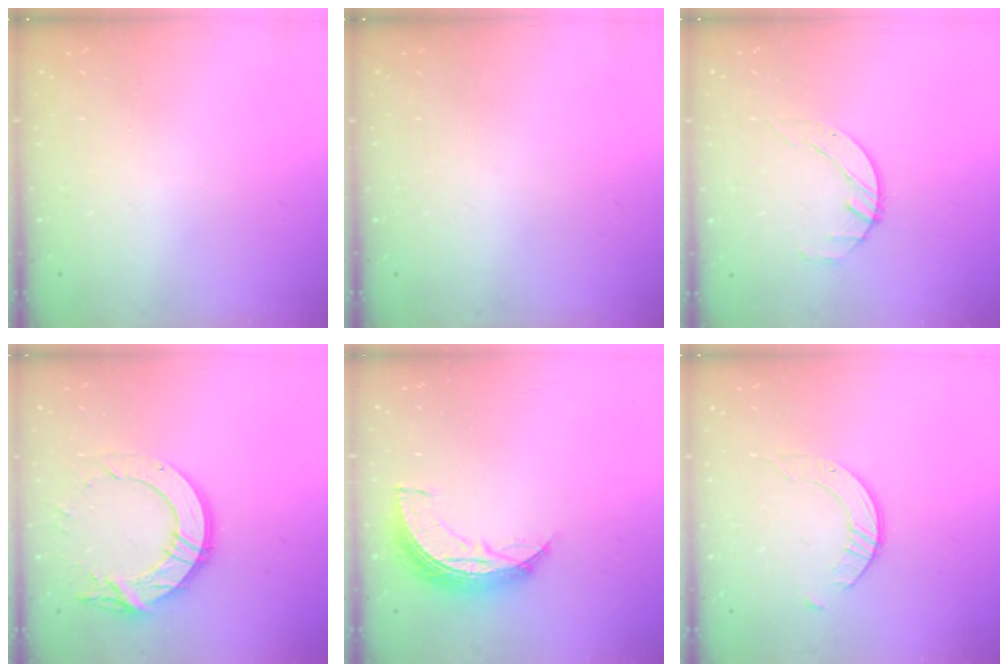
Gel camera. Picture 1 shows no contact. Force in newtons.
{"total": 0.0}
{"total": 2.1, "press": 2.0, "slide": 0.3}
{"total": 15.4, "press": 15.3, "slide": 1.3}
{"total": 10.1, "press": 10.1, "slide": 0.6}
{"total": 2.4, "press": 2.4, "slide": 0.3}